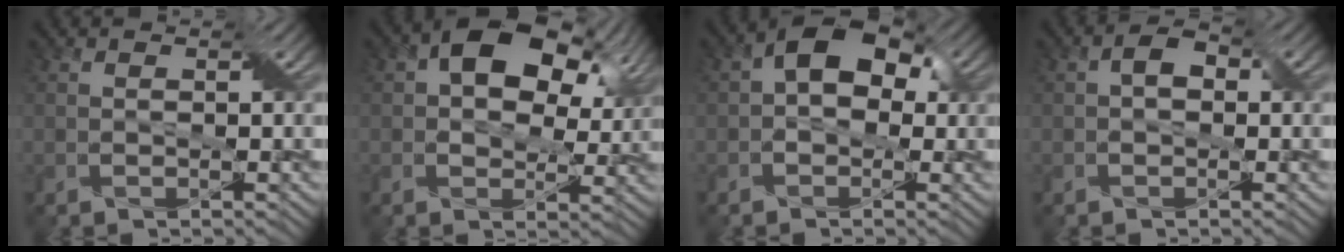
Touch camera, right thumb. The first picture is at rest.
{"total": 12.7, "force": [4.8, 7.7, 8.9], "torque": [-0.149, 0.010, 0.080]}
{"total": 7.6, "force": [1.3, 5.0, 5.5], "torque": [-0.081, 0.021, 0.006]}
{"total": 2.6, "force": [0.1, 1.7, 1.9], "torque": [-0.033, 0.006, -0.005]}